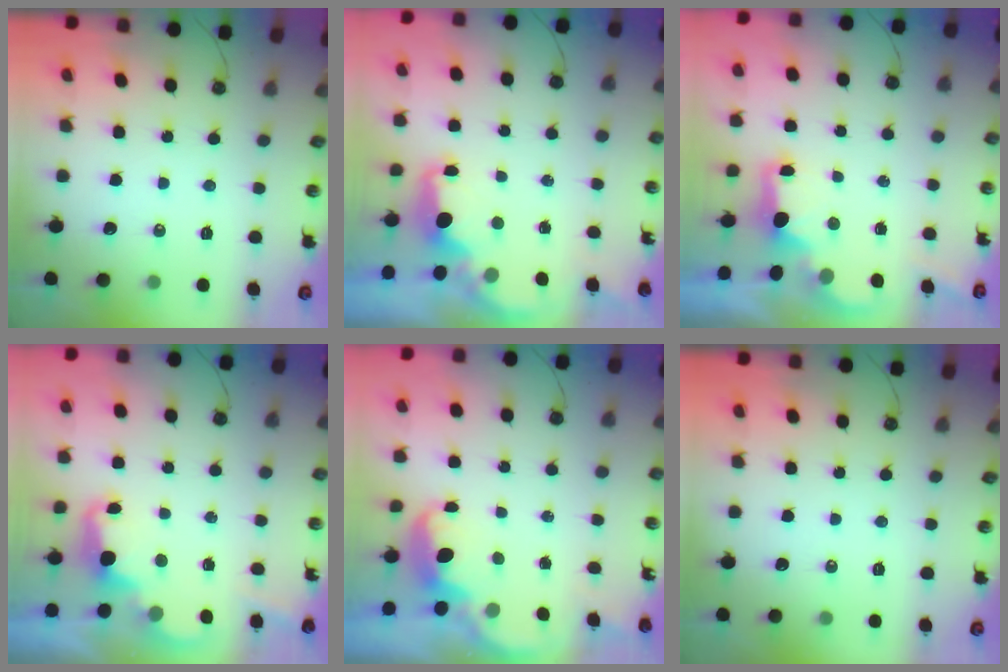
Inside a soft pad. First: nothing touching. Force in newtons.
{"total": 2.2, "press": 2.1, "slide": 0.7}
{"total": 2.1, "press": 1.9, "slide": 0.8}
{"total": 2.5, "press": 2.4, "slide": 0.5}
{"total": 2.5, "press": 2.4, "slide": 0.6}
{"total": 0.0}